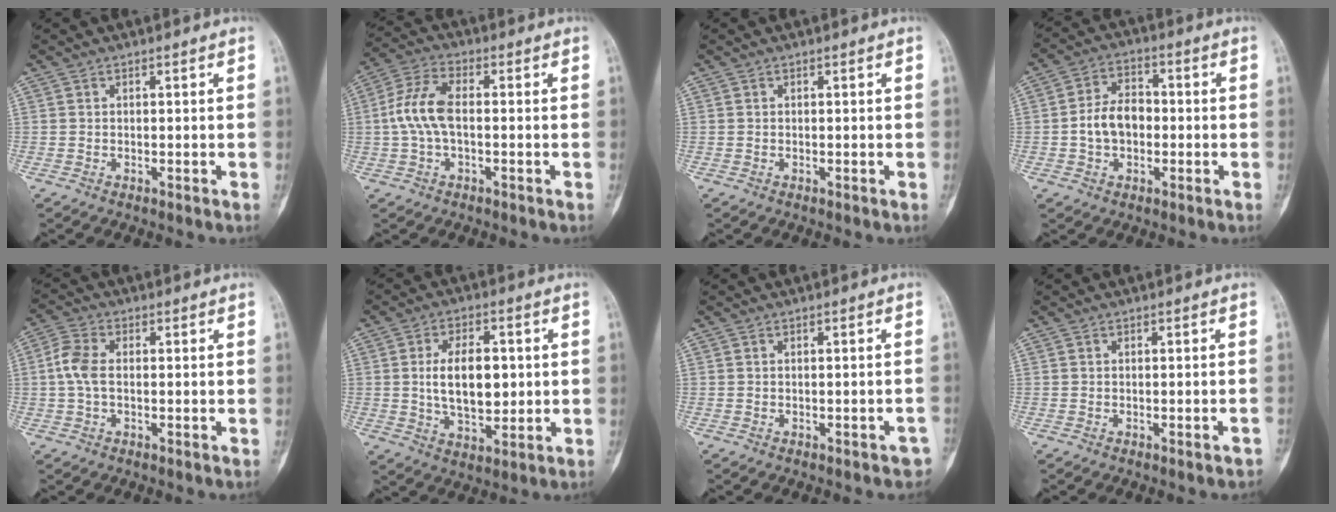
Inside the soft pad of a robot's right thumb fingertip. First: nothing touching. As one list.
[{"total": 8.6, "force": [-0.1, 4.3, 7.4], "torque": [-0.167, 0.025, -0.006]}, {"total": 0.0}, {"total": 7.8, "force": [-0.9, 5.6, 5.4], "torque": [-0.084, 0.024, -0.023]}, {"total": 5.5, "force": [0.0, 3.2, 4.4], "torque": [-0.107, 0.015, -0.004]}, {"total": 11.6, "force": [0.9, 6.5, 9.6], "torque": [-0.142, -0.004, 0.023]}, {"total": 2.4, "force": [-1.8, 1.1, 1.3], "torque": [-0.008, 0.016, -0.017]}, {"total": 1.3, "force": [-0.9, 0.1, 1.0], "torque": [-0.015, 0.005, -0.009]}]